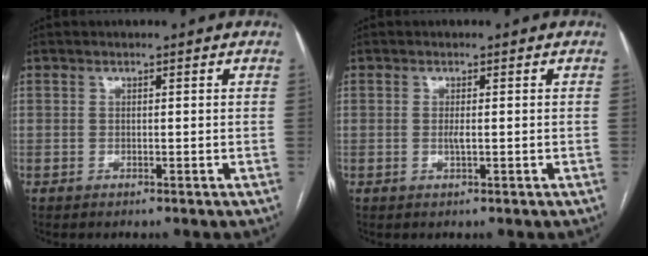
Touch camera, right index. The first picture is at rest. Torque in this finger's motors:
{"motor_torque": [0.19, 0.17, 0.09, 0.03]}